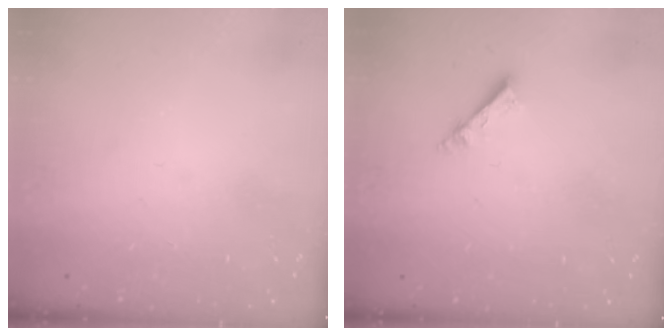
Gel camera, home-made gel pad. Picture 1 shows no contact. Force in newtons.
{"total": 2.6, "press": 2.5, "slide": 0.2}